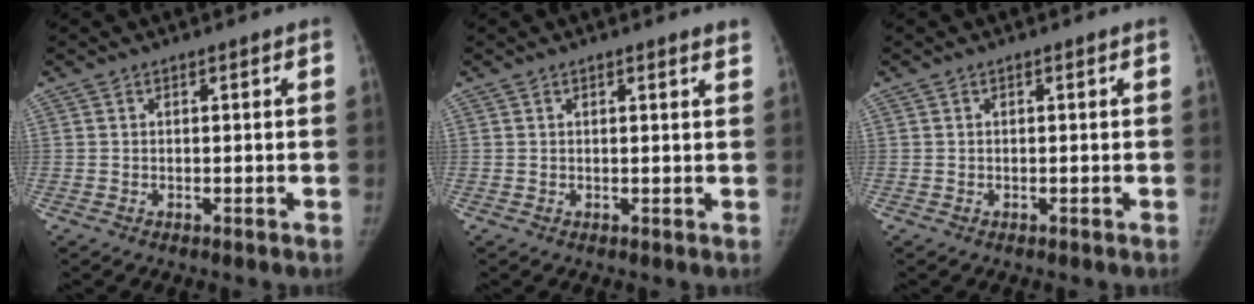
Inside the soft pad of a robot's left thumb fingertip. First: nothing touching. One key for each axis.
{"total": 1.6, "fx": 1.3, "fy": 0.1, "fz": 1.0, "tx": -0.011, "ty": -0.003, "tz": 0.012}
{"total": 0.0}